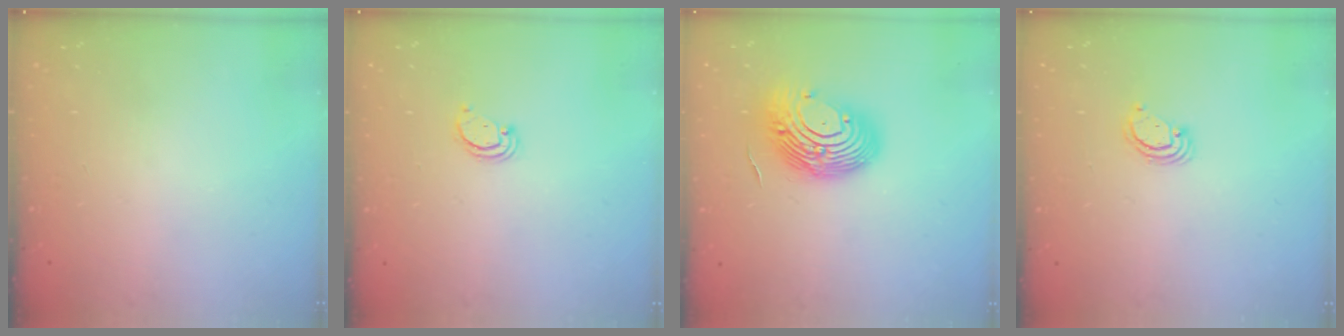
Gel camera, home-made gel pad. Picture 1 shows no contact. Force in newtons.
{"total": 2.2, "press": 2.2, "slide": 0.1}
{"total": 13.3, "press": 12.8, "slide": 3.9}
{"total": 2.3, "press": 2.3, "slide": 0.1}